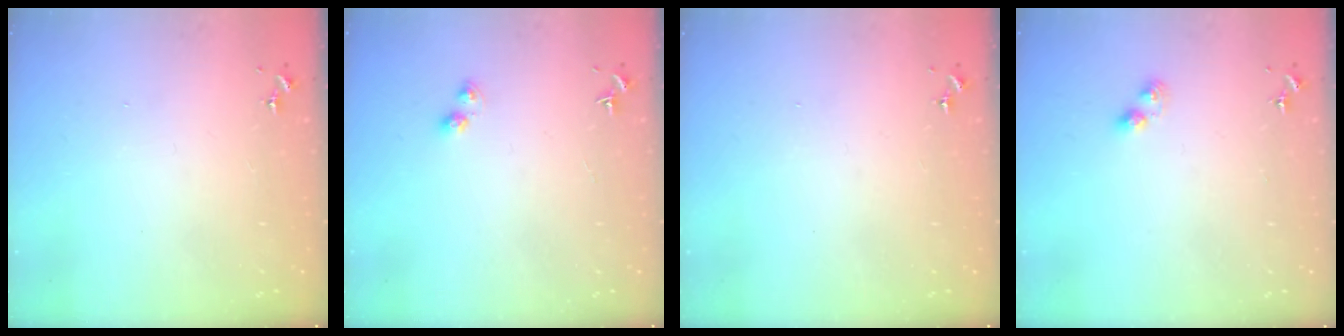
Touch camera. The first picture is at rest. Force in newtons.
{"total": 2.9, "press": 2.9, "slide": 0.5}
{"total": 0.0}
{"total": 3.3, "press": 3.3, "slide": 0.5}